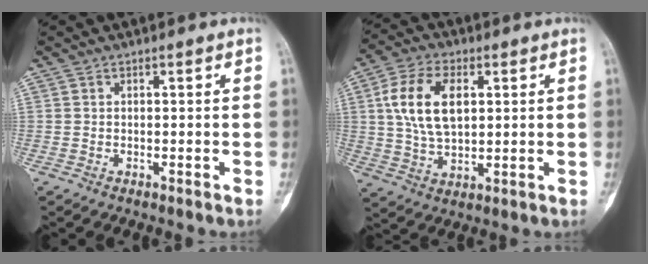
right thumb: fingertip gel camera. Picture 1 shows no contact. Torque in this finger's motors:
{"motor_torque": [0.14, 0.27, 0.50, -0.20, 0.19]}